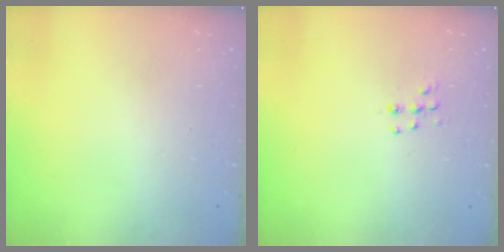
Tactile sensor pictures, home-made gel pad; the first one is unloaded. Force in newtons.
{"total": 5.2, "press": 5.1, "slide": 1.0}